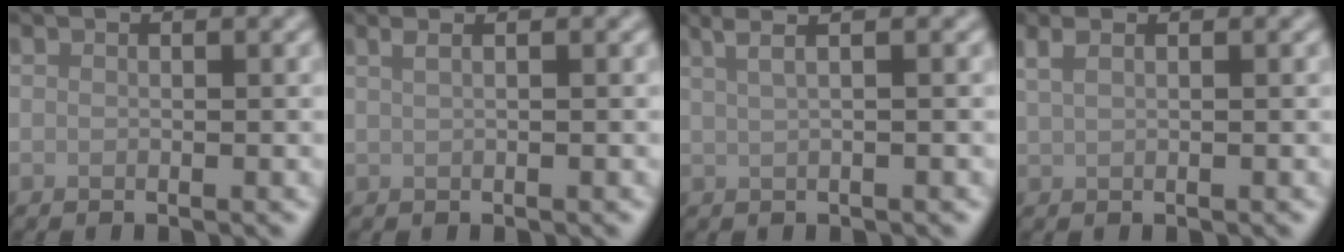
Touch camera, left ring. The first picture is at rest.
{"total": 2.6, "force": [1.3, 1.4, 1.8], "torque": [-0.008, 0.009, -0.008]}
{"total": 4.6, "force": [2.7, 1.9, 3.2], "torque": [-0.036, 0.026, 0.016]}
{"total": 1.7, "force": [1.0, 0.6, 1.2], "torque": [-0.022, 0.001, 0.018]}